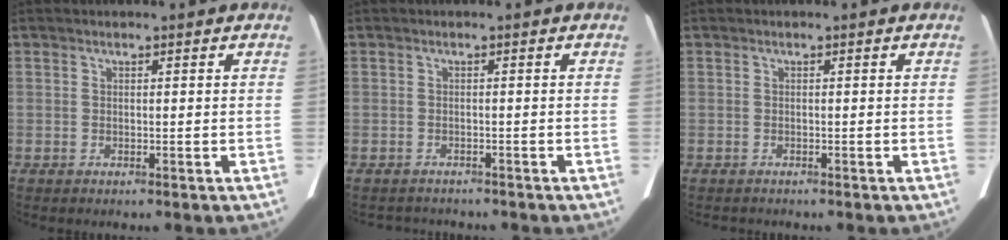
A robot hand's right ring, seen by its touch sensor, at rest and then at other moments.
{"total": 3.7, "force": [-3.5, 1.1, 0.5], "torque": [-0.007, -0.003, -0.044]}
{"total": 0.9, "force": [-0.8, 0.3, 0.2], "torque": [-0.006, -0.002, -0.010]}